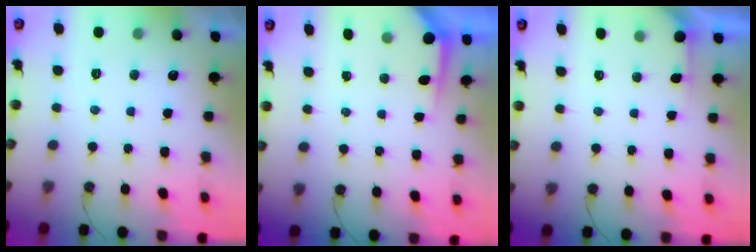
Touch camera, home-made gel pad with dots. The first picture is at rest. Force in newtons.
{"total": 3.7, "press": 3.7, "slide": 0.4}
{"total": 2.0, "press": 2.0, "slide": 0.2}